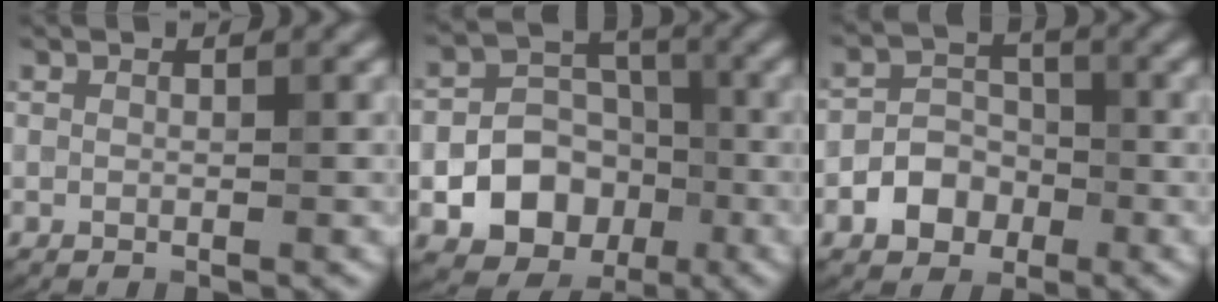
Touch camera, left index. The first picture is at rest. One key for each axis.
{"total": 9.3, "fx": -3.0, "fy": 8.0, "fz": 3.8, "tx": -0.040, "ty": -0.001, "tz": -0.075}
{"total": 3.6, "fx": -1.6, "fy": 2.9, "fz": 1.6, "tx": -0.005, "ty": 0.007, "tz": -0.039}